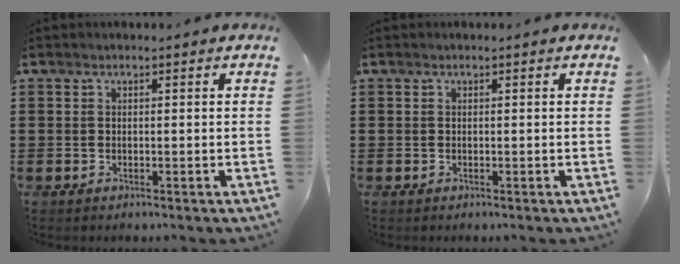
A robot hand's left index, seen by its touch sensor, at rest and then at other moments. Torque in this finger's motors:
{"motor_torque": [-0.05, -0.03, 0.00, 0.00]}